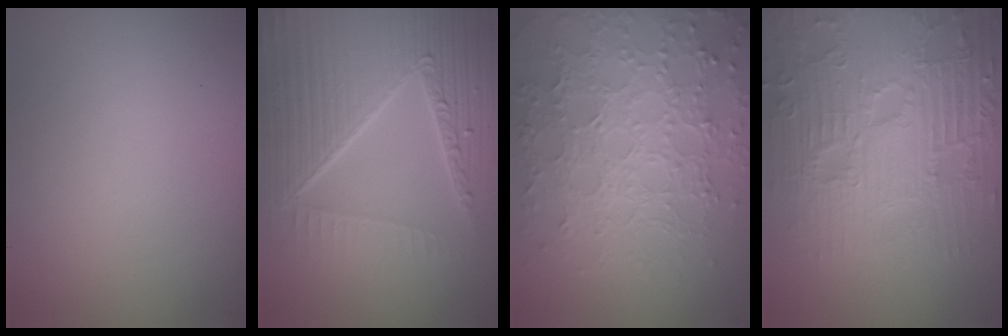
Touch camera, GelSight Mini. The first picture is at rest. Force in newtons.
{"total": 9.0, "press": 6.2, "slide": 6.6}
{"total": 7.6, "press": 5.6, "slide": 5.1}
{"total": 10.0, "press": 6.9, "slide": 7.2}